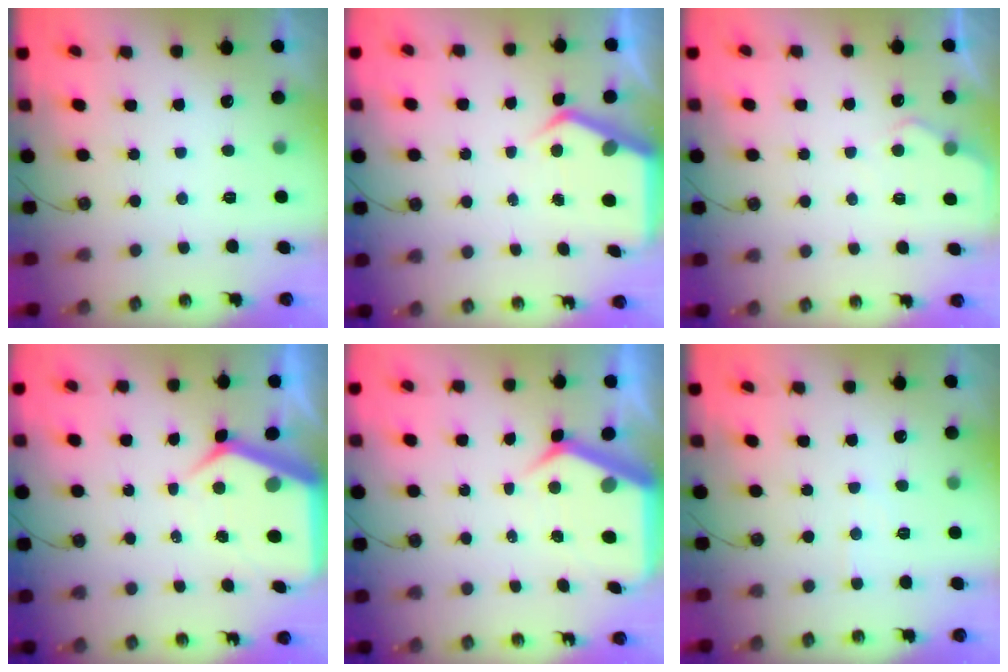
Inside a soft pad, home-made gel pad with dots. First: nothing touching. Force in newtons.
{"total": 5.1, "press": 5.0, "slide": 0.3}
{"total": 4.0, "press": 3.9, "slide": 0.5}
{"total": 7.6, "press": 7.6, "slide": 0.8}
{"total": 8.1, "press": 8.0, "slide": 0.9}
{"total": 4.0, "press": 3.9, "slide": 0.6}